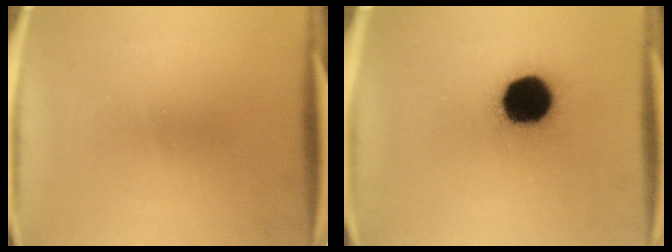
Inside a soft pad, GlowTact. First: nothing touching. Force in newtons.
{"total": 17.0}